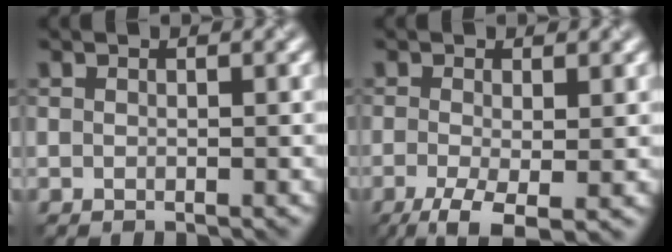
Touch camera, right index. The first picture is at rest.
{"total": 5.0, "force": [-1.9, 1.6, 4.3], "torque": [-0.088, -0.008, -0.036]}